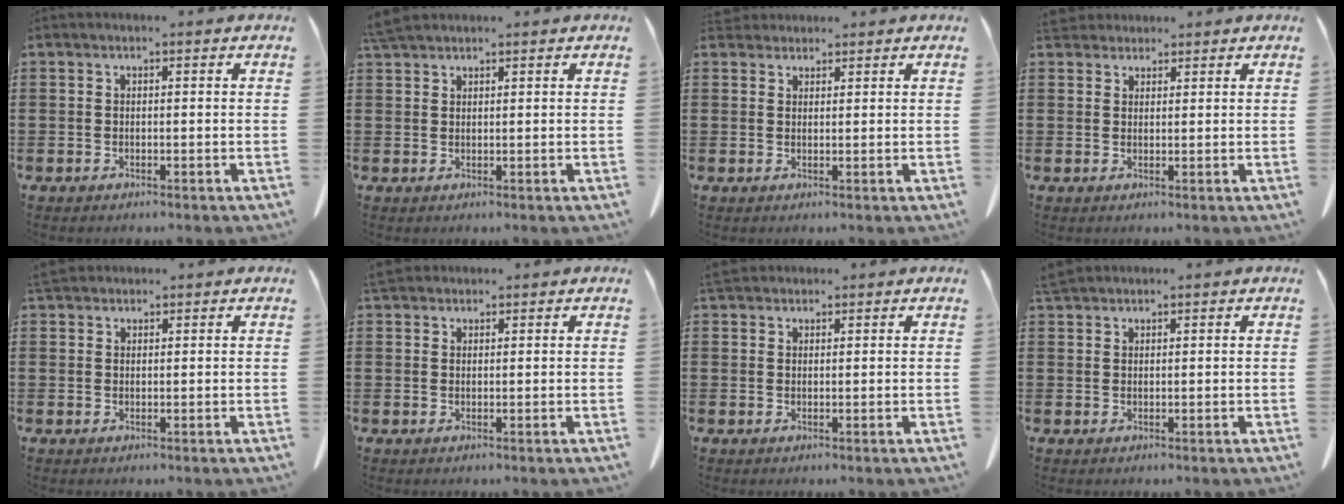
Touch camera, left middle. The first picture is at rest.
{"total": 2.8, "force": [2.5, 0.6, 1.2], "torque": [-0.033, 0.001, 0.050]}
{"total": 2.2, "force": [2.0, 0.8, 0.2], "torque": [-0.010, 0.003, 0.040]}
{"total": 2.8, "force": [2.5, 1.0, 0.5], "torque": [-0.019, -0.001, 0.050]}
{"total": 2.6, "force": [2.3, 0.9, 0.9], "torque": [-0.025, 0.001, 0.046]}
{"total": 2.8, "force": [2.4, 1.0, 1.0], "torque": [-0.027, 0.003, 0.048]}
{"total": 2.7, "force": [2.3, 0.9, 0.9], "torque": [-0.025, 0.002, 0.047]}
{"total": 2.3, "force": [2.1, 0.5, 0.8], "torque": [-0.024, 0.002, 0.042]}